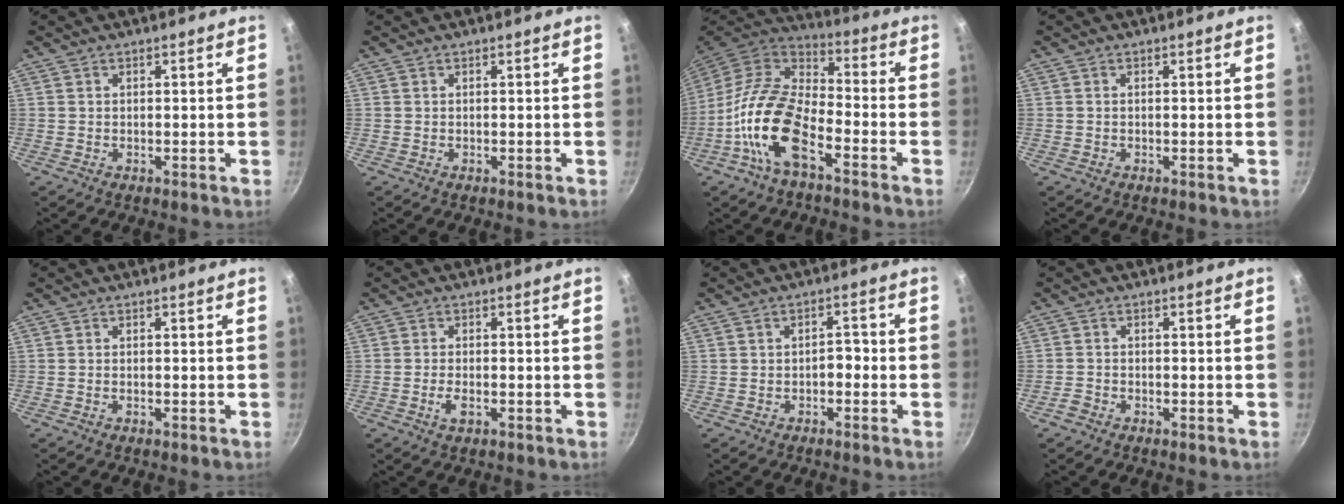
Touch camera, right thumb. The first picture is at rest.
{"total": 0.0}
{"total": 15.9, "force": [-6.7, 7.6, 12.3], "torque": [-0.229, 0.047, -0.144]}
{"total": 0.0}
{"total": 0.5, "force": [-0.3, 0.2, 0.4], "torque": [-0.009, 0.004, -0.007]}
{"total": 2.9, "force": [-1.1, 1.4, 2.3], "torque": [-0.049, 0.004, -0.022]}
{"total": 2.7, "force": [-1.1, 1.6, 1.9], "torque": [-0.010, 0.019, -0.017]}
{"total": 1.9, "force": [-1.4, 1.1, 0.7], "torque": [-0.022, 0.015, -0.030]}